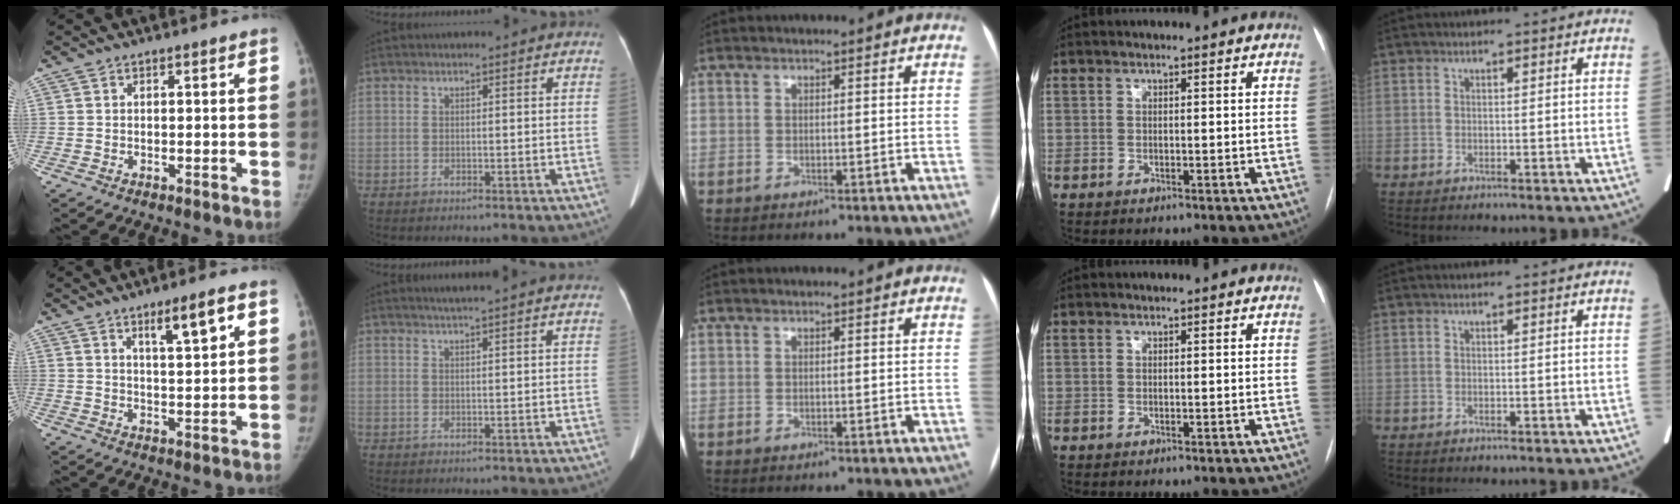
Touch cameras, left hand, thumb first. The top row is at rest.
{"thumb": {"total": 7.0, "force": [3.6, 1.3, 5.9], "torque": [-0.089, -0.017, 0.060]}, "index": {"total": 6.4, "force": [5.6, -0.3, 3.1], "torque": [-0.047, 0.024, 0.066]}}